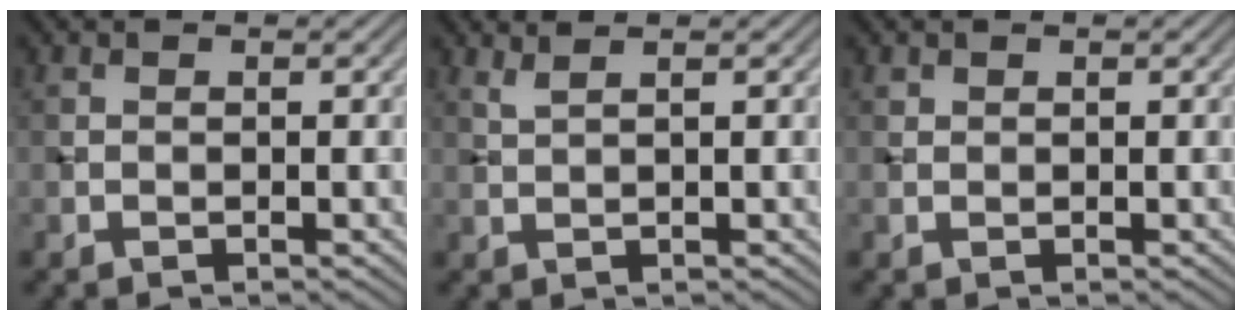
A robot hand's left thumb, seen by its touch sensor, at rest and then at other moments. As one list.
[{"total": 1.7, "force": [1.2, 0.3, 1.1], "torque": [-0.025, 0.005, 0.020]}, {"total": 0.5, "force": [0.4, 0.3, 0.1], "torque": [-0.001, 0.000, 0.011]}]